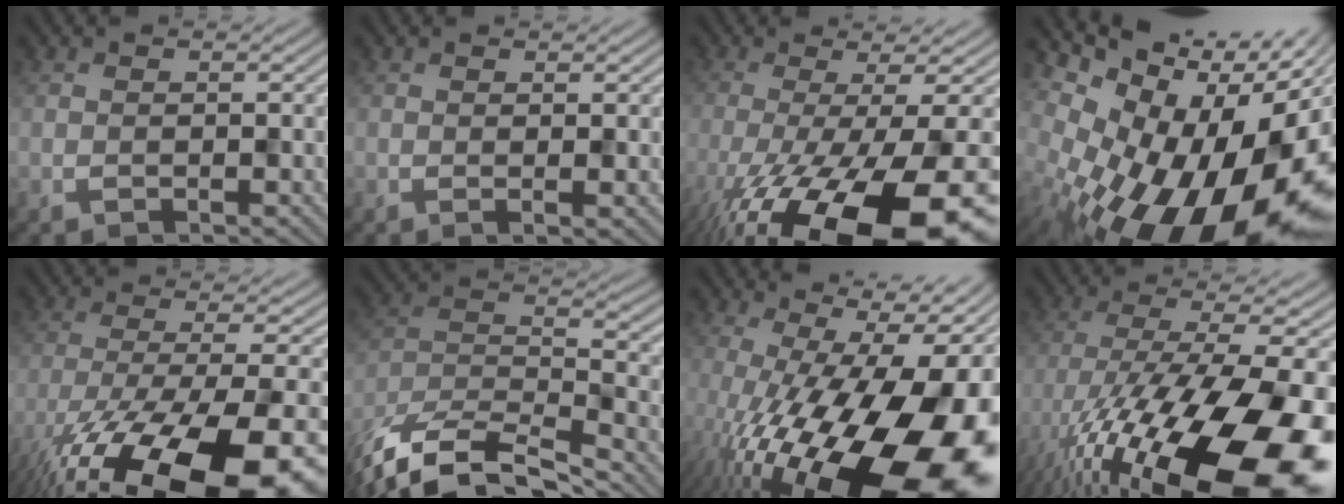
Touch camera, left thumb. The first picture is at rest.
{"total": 1.4, "force": [0.3, 0.3, 1.3], "torque": [-0.014, 0.005, 0.010]}
{"total": 17.9, "force": [-8.7, 4.7, 15.0], "torque": [-0.228, -0.036, -0.121]}
{"total": 20.0, "force": [-6.2, 12.0, 14.8], "torque": [-0.228, -0.028, -0.086]}
{"total": 18.0, "force": [-11.7, 5.5, 12.6], "torque": [-0.210, -0.043, -0.162]}
{"total": 12.8, "force": [-11.3, 3.4, 4.9], "torque": [-0.108, -0.004, -0.201]}
{"total": 20.2, "force": [-6.6, 8.3, 17.2], "torque": [-0.238, -0.024, -0.092]}
{"total": 19.4, "force": [-10.2, 6.2, 15.3], "torque": [-0.264, -0.034, -0.145]}